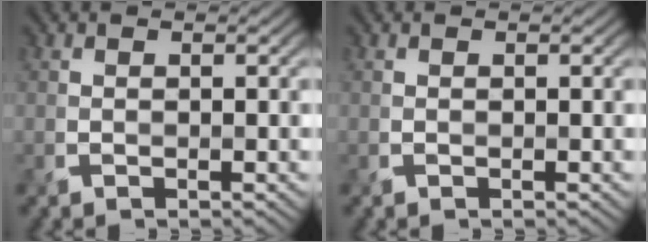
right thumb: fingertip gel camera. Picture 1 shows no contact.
{"total": 0.0}